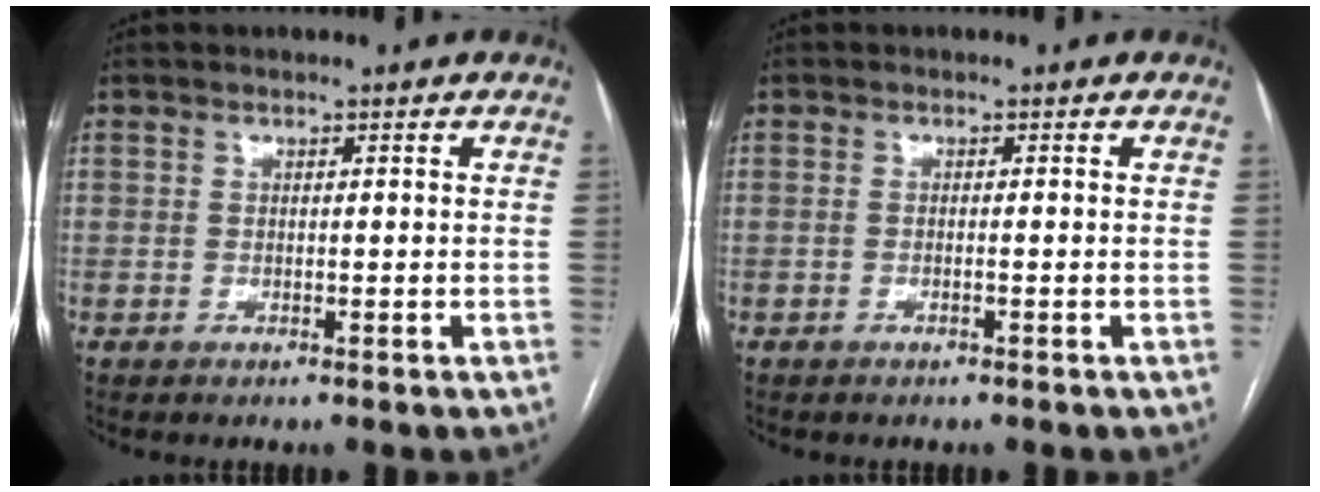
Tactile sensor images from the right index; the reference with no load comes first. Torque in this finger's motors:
{"motor_torque": [-0.23, 0.12, -0.01, 0.00]}